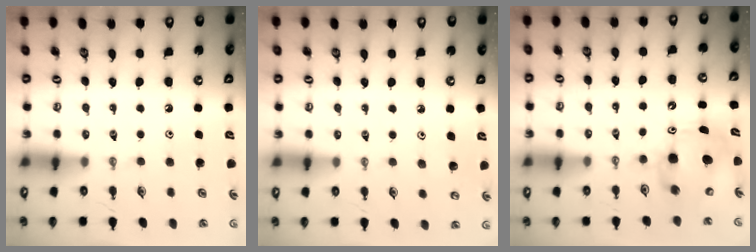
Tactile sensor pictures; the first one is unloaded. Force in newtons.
{"total": 4.6, "press": 4.5, "slide": 1.1}
{"total": 7.6, "press": 7.5, "slide": 1.4}